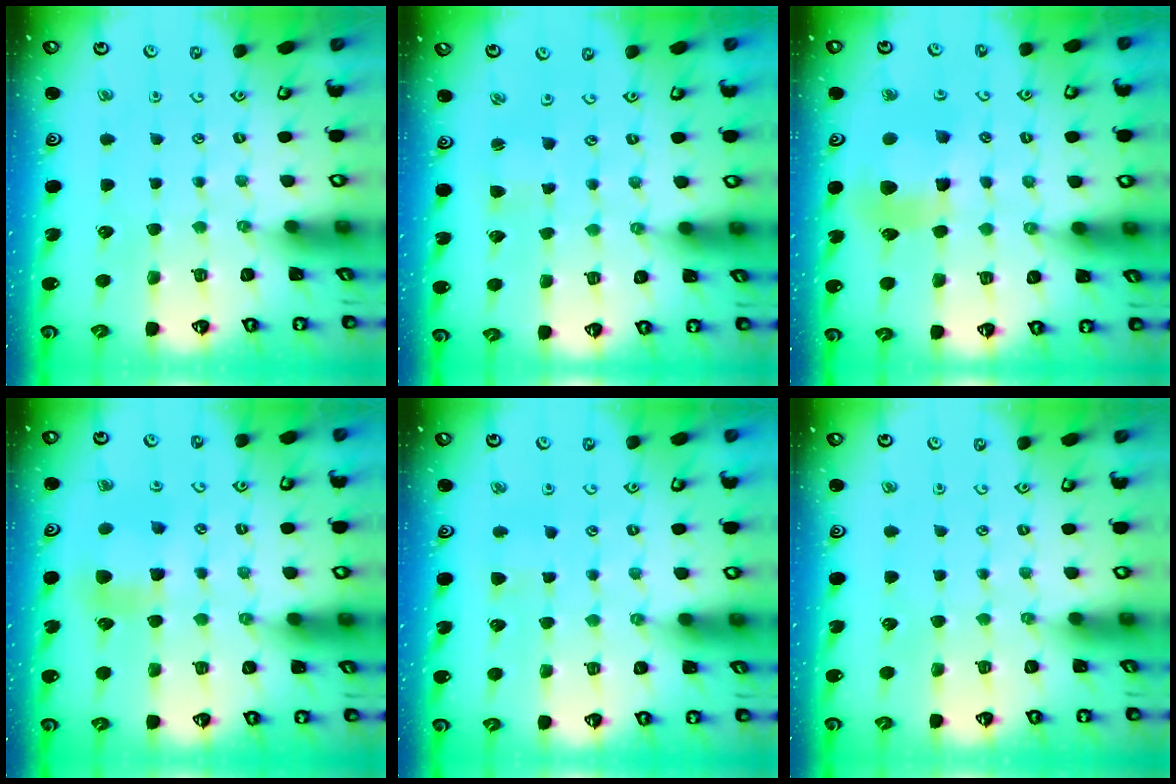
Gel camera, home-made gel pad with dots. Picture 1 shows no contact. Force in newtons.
{"total": 1.5, "press": 1.4, "slide": 0.2}
{"total": 9.3, "press": 9.2, "slide": 1.5}
{"total": 5.8, "press": 5.8, "slide": 0.1}
{"total": 3.2, "press": 3.2, "slide": 0.6}
{"total": 0.0}